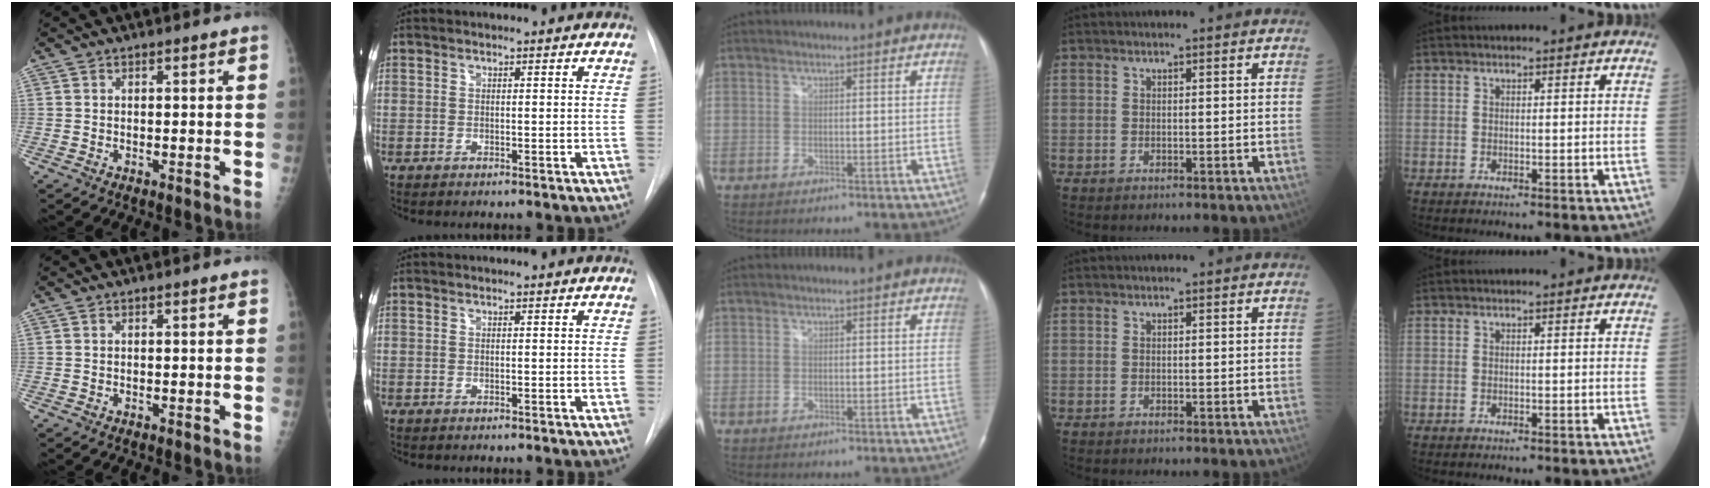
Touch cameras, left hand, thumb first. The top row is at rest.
{}